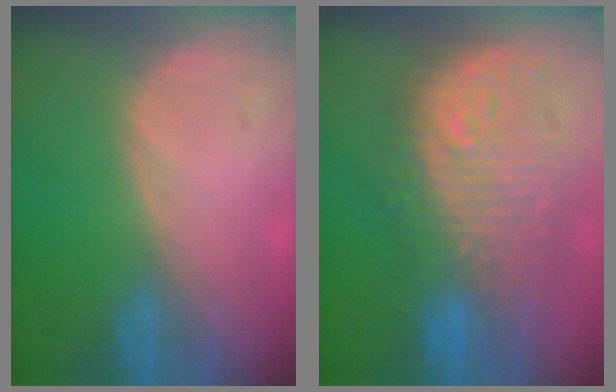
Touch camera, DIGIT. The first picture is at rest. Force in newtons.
{"total": 11.3, "press": 10.6, "slide": 3.9}